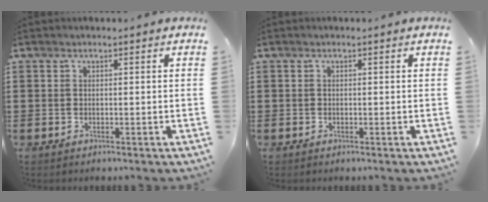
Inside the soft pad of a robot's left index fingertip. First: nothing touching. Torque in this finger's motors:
{"motor_torque": [0.00, -0.08, -0.01, -0.01]}